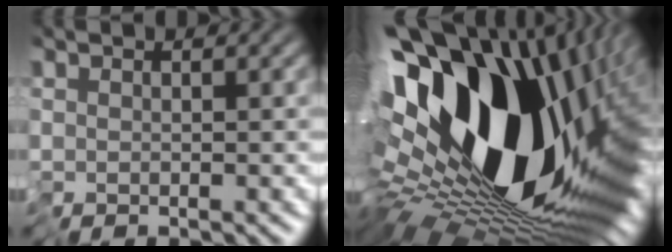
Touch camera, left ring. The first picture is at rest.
{"total": 20.7, "force": [3.3, 10.7, 17.4], "torque": [-0.300, -0.027, 0.055]}